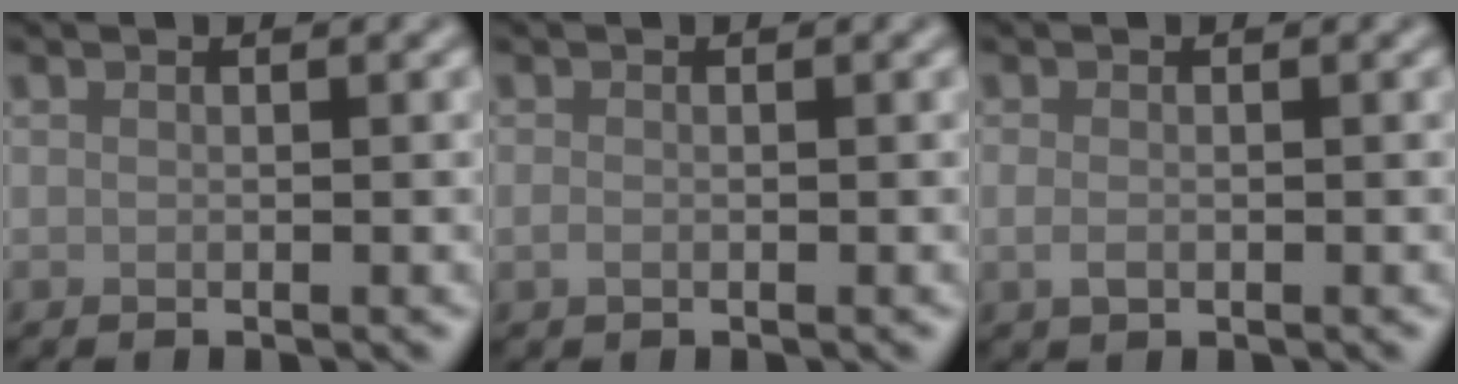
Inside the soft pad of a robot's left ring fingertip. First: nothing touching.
{"total": 0.7, "force": [-0.3, 0.4, 0.4], "torque": [-0.011, -0.002, -0.005]}
{"total": 1.2, "force": [-0.3, 0.7, 0.8], "torque": [-0.019, -0.002, -0.006]}